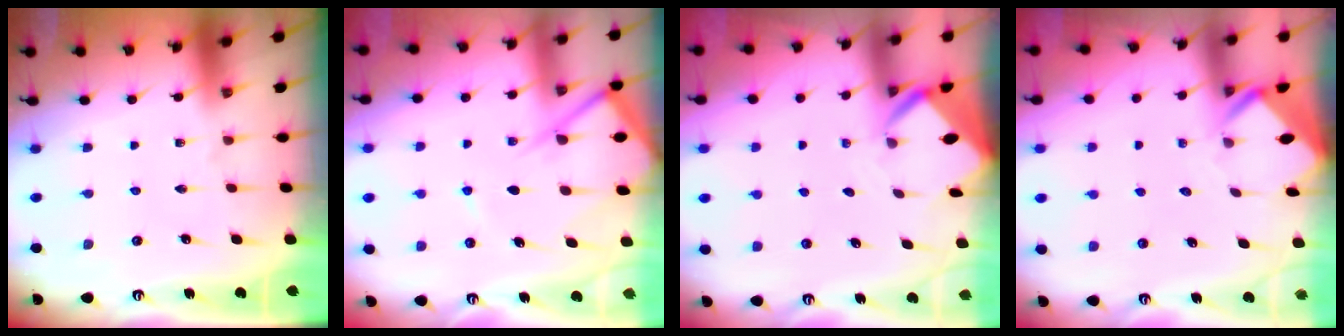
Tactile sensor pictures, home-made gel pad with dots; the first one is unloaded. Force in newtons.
{"total": 9.8, "press": 9.7, "slide": 1.2}
{"total": 3.0, "press": 3.0, "slide": 0.1}
{"total": 2.9, "press": 2.9, "slide": 0.2}